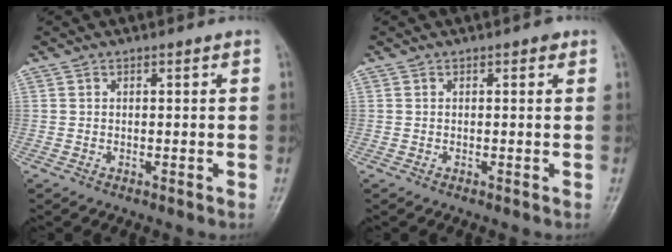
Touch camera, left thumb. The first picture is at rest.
{"total": 0.9, "force": [0.5, 0.4, 0.6], "torque": [-0.005, 0.000, 0.003]}